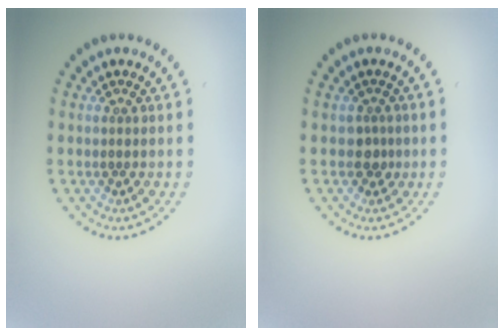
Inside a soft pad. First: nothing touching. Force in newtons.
{"total": 1.3, "press": 1.0, "slide": 0.8}